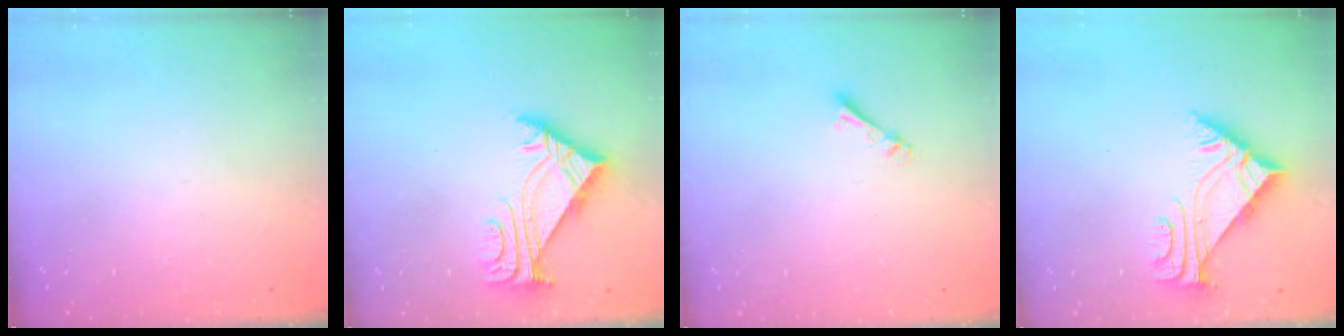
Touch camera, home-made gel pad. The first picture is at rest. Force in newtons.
{"total": 6.1, "press": 6.0, "slide": 1.1}
{"total": 2.4, "press": 2.4, "slide": 0.4}
{"total": 4.9, "press": 4.9, "slide": 0.7}